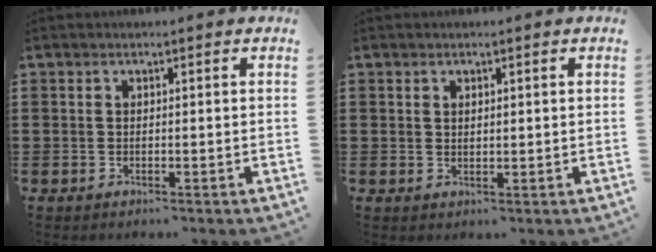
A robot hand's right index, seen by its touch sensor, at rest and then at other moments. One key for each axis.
{"total": 0.7, "fx": 0.6, "fy": 0.4, "fz": 0.3, "tx": -0.006, "ty": 0.002, "tz": 0.010}